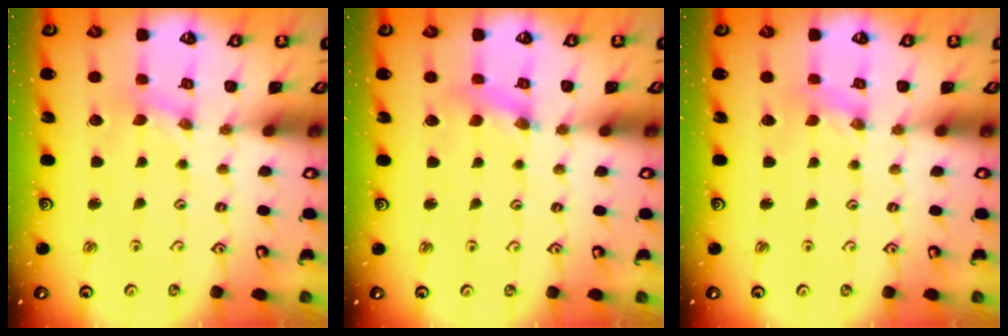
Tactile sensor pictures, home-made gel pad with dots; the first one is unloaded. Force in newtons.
{"total": 2.8, "press": 2.8, "slide": 0.4}
{"total": 0.0}